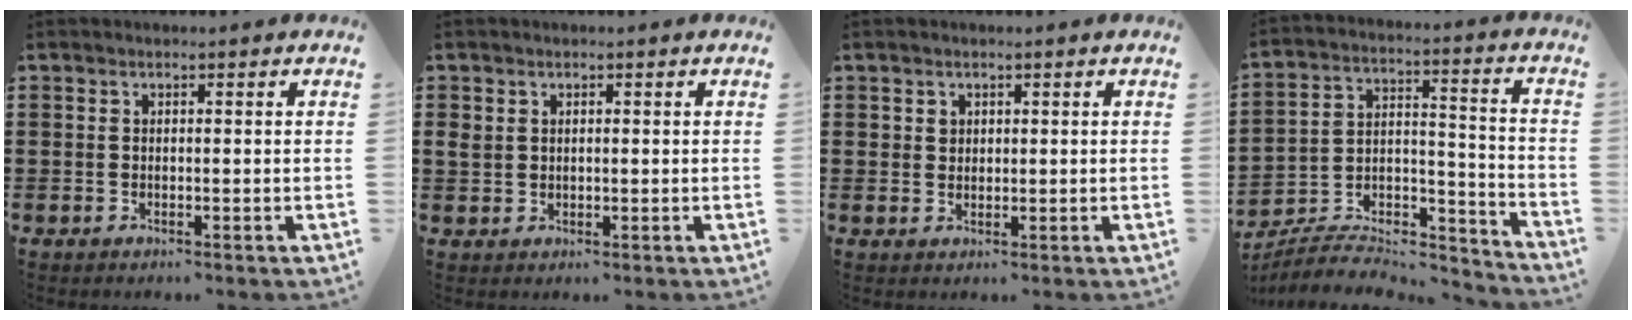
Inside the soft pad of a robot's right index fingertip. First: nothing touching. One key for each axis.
{"total": 1.5, "fx": 0.8, "fy": 1.1, "fz": 0.6, "tx": -0.014, "ty": 0.006, "tz": 0.015}
{"total": 1.3, "fx": 0.7, "fy": 1.0, "fz": 0.4, "tx": -0.002, "ty": -0.002, "tz": 0.013}
{"total": 6.8, "fx": -6.1, "fy": 2.1, "fz": 2.2, "tx": -0.036, "ty": 0.005, "tz": -0.119}